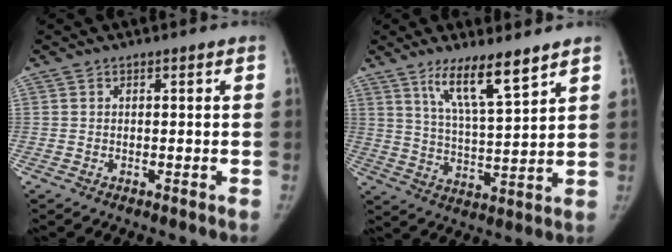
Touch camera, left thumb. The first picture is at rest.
{"total": 10.5, "force": [7.2, 1.6, 7.4], "torque": [-0.121, -0.048, 0.135]}